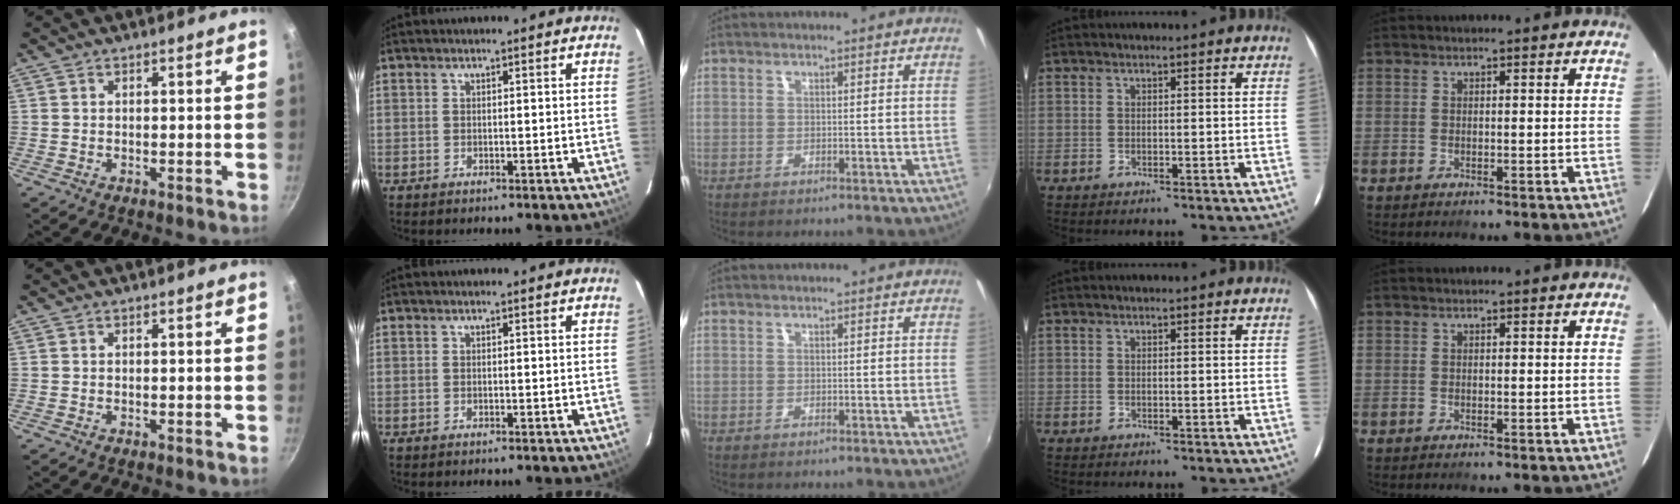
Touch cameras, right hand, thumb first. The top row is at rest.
{}